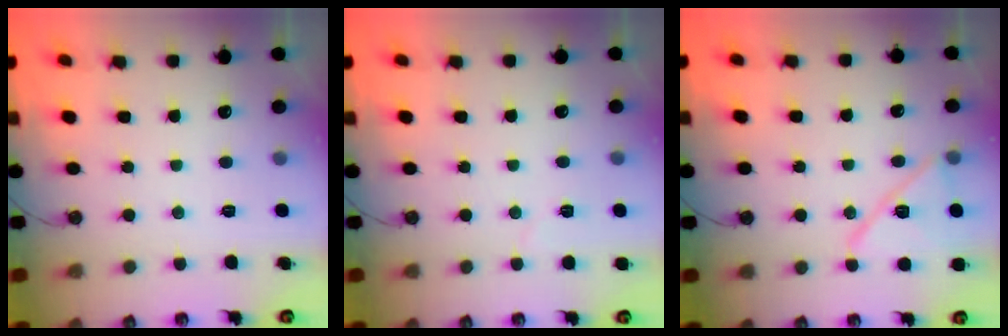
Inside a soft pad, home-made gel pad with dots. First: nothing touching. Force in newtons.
{"total": 4.6, "press": 4.3, "slide": 1.8}
{"total": 12.7, "press": 12.7, "slide": 0.7}